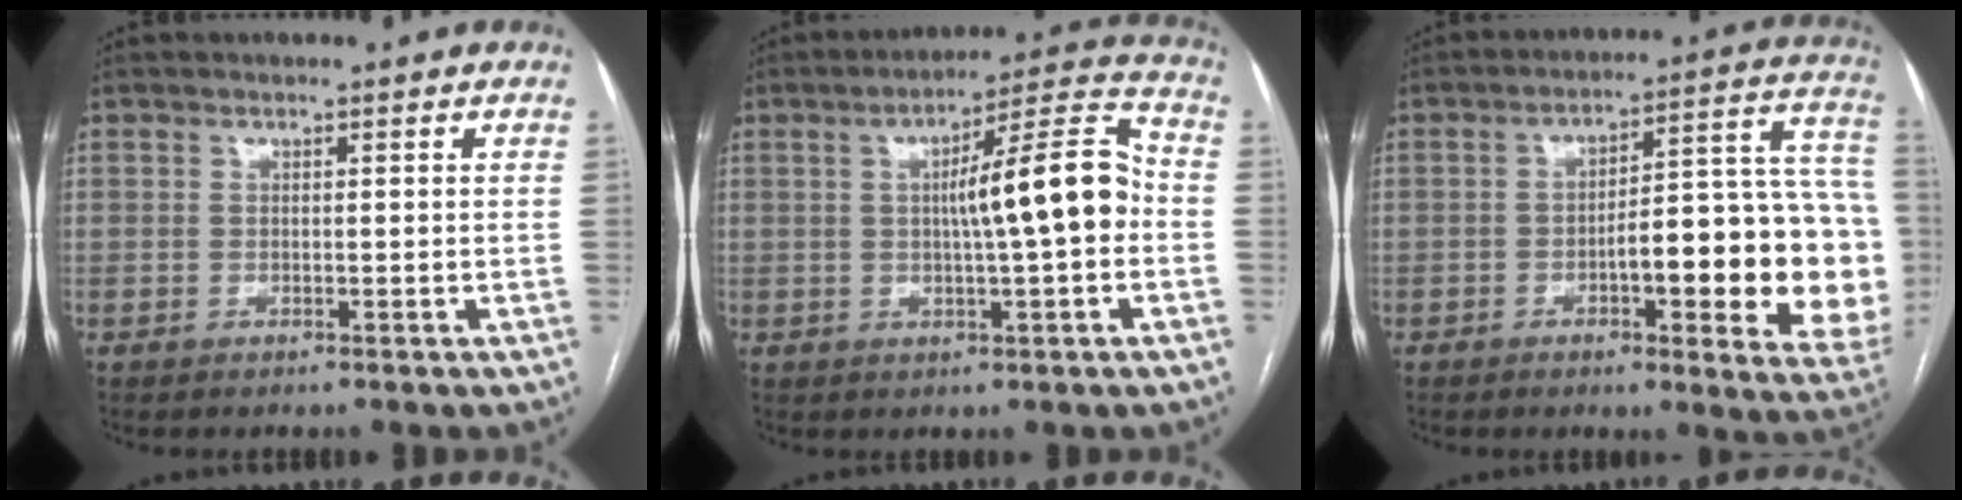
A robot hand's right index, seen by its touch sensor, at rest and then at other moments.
{"total": 12.0, "force": [-0.2, 1.2, 12.0], "torque": [-0.179, 0.027, -0.006]}
{"total": 21.3, "force": [-4.0, 4.9, 20.4], "torque": [-0.180, 0.040, -0.036]}